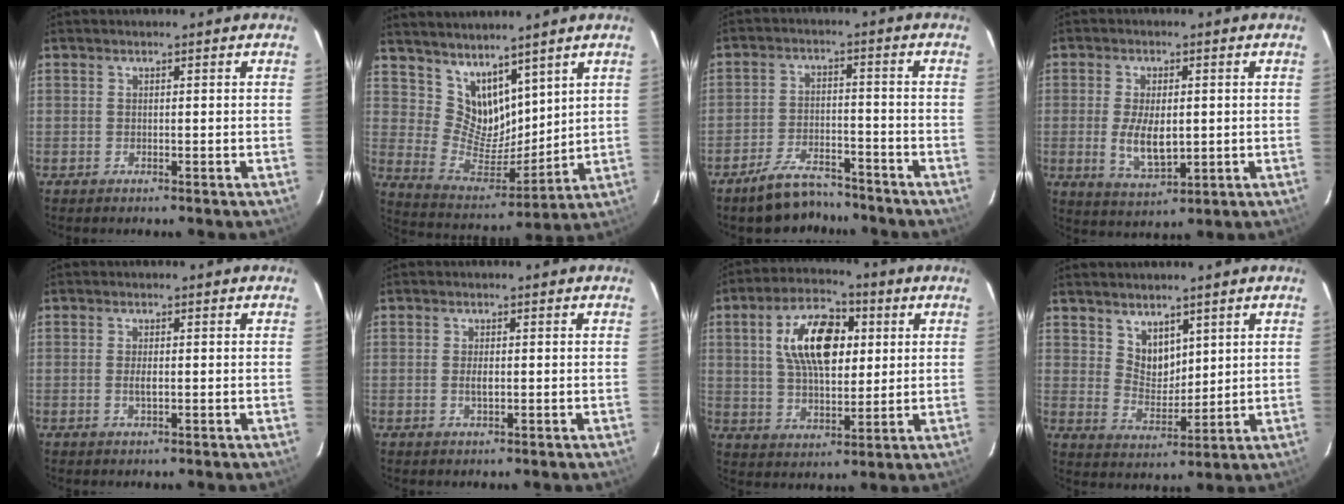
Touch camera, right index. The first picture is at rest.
{"total": 11.2, "force": [8.2, 6.1, 4.6], "torque": [-0.081, -0.008, 0.172]}
{"total": 9.0, "force": [-7.9, 3.2, 2.9], "torque": [-0.080, 0.009, -0.118]}
{"total": 7.9, "force": [-0.6, 3.9, 6.9], "torque": [-0.135, -0.012, -0.003]}
{"total": 1.7, "force": [-0.2, 0.6, 1.6], "torque": [-0.030, -0.004, -0.004]}
{"total": 1.8, "force": [-0.2, 0.8, 1.6], "torque": [-0.030, -0.004, -0.003]}
{"total": 14.3, "force": [3.7, 7.6, 11.5], "torque": [-0.202, 0.025, 0.066]}
{"total": 5.9, "force": [3.9, 3.8, 2.3], "torque": [-0.029, 0.002, 0.080]}